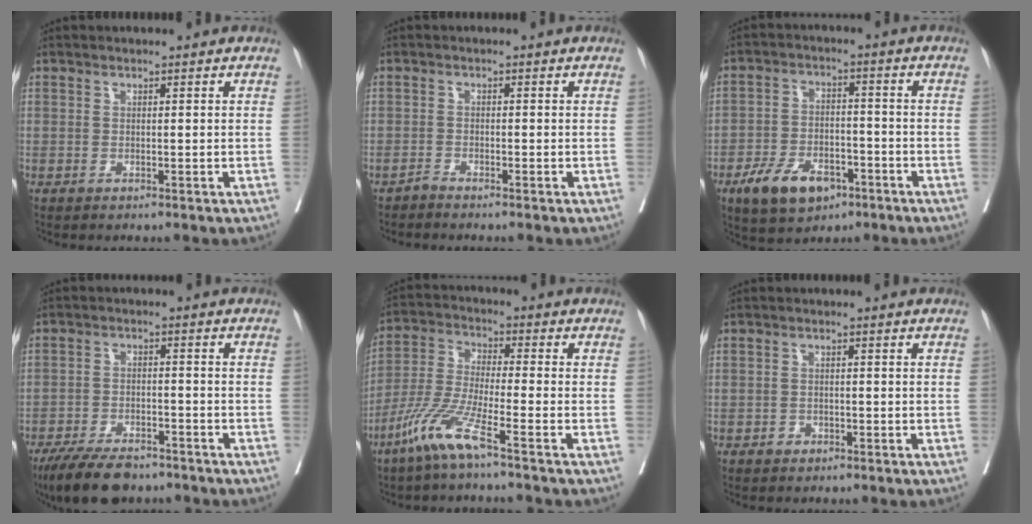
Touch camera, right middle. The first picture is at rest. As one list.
[{"total": 0.8, "force": [-0.8, -0.1, -0.2], "torque": [0.005, -0.002, -0.016]}, {"total": 9.3, "force": [-5.3, 5.0, 5.7], "torque": [-0.105, 0.000, -0.086]}, {"total": 9.6, "force": [-7.7, 3.4, 4.7], "torque": [-0.078, -0.012, -0.129]}, {"total": 8.6, "force": [-5.5, -0.4, 6.6], "torque": [-0.144, -0.021, -0.120]}, {"total": 1.0, "force": [-0.7, 0.8, 0.2], "torque": [-0.002, 0.003, -0.012]}]